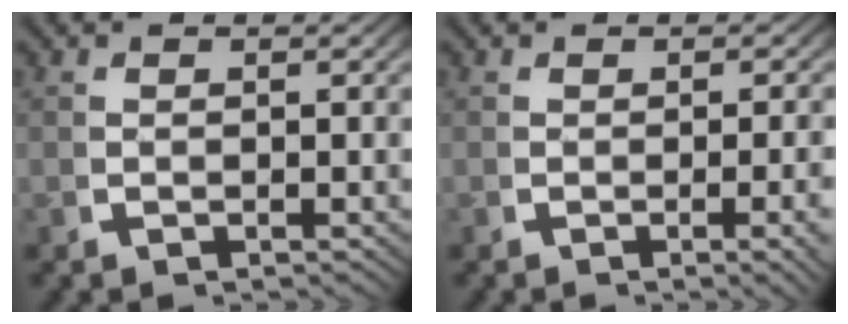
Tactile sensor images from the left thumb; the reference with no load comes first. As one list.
[{"total": 2.1, "force": [-0.3, 0.3, 2.0], "torque": [-0.022, 0.003, -0.007]}]